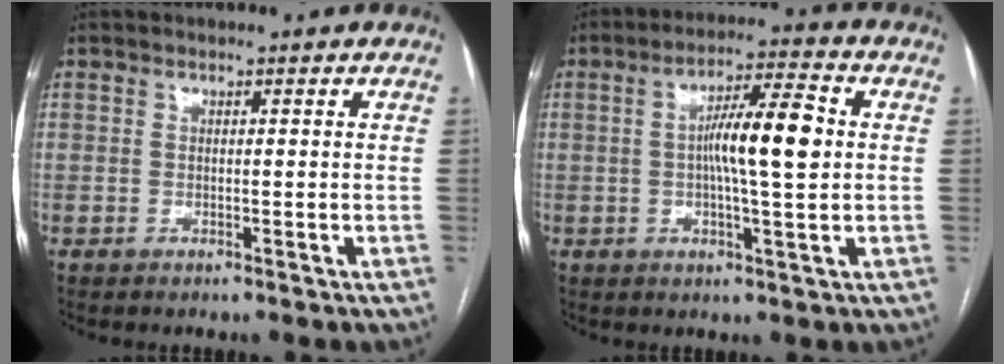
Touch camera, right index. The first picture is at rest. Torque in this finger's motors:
{"motor_torque": [1.41, 0.03, 0.48, 0.13]}